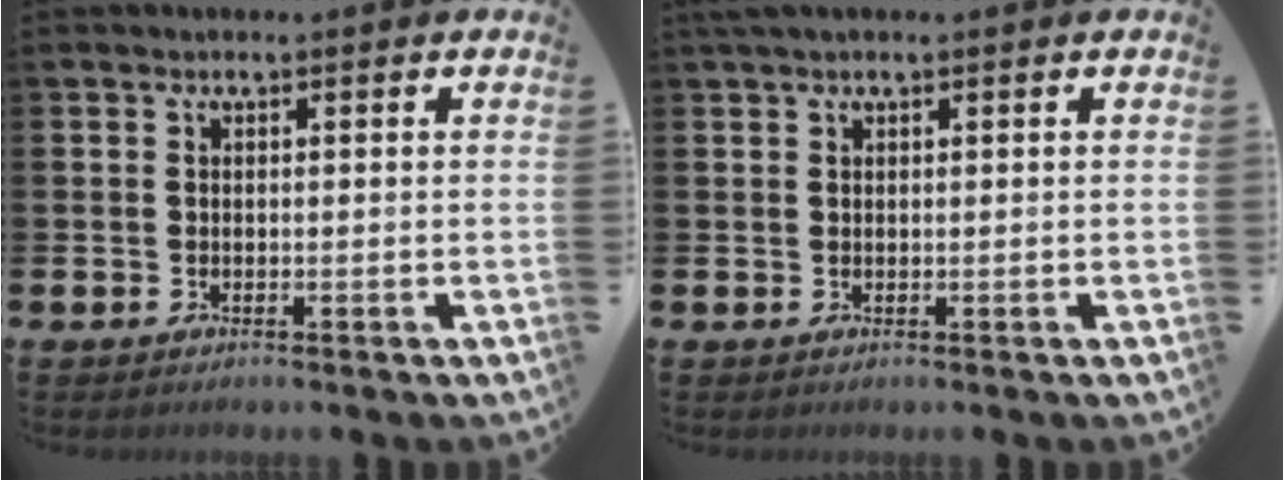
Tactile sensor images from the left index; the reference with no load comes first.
{"total": 1.1, "force": [0.8, 0.1, 0.7], "torque": [-0.010, 0.001, 0.014]}